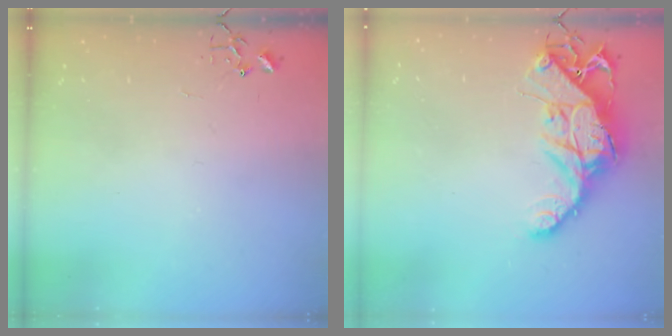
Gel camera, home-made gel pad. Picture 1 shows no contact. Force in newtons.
{"total": 16.1, "press": 16.1, "slide": 1.6}